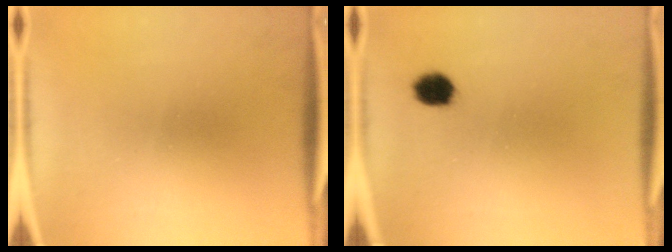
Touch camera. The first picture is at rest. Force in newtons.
{"total": 4.5}